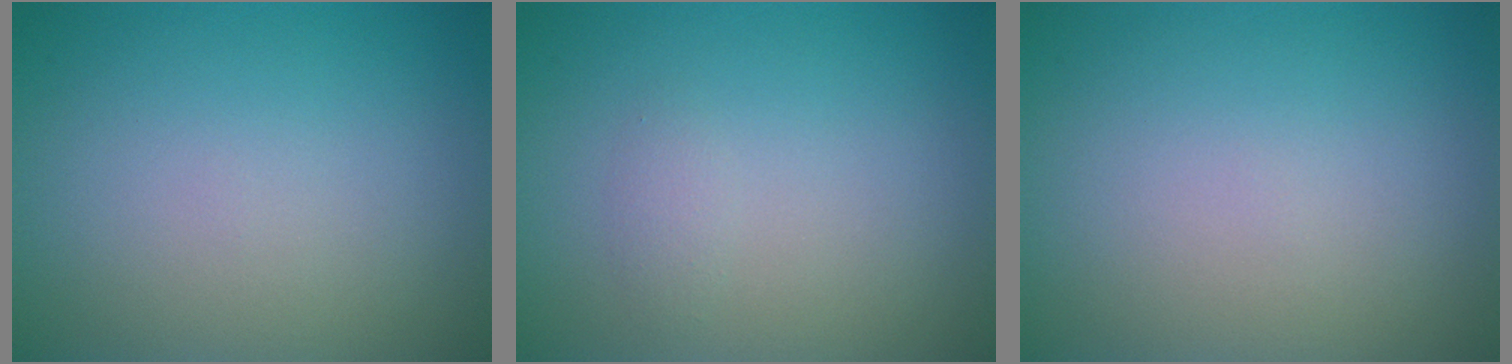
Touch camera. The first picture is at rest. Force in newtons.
{"total": 0.8, "press": 0.8, "slide": 0.0}
{"total": 0.0}